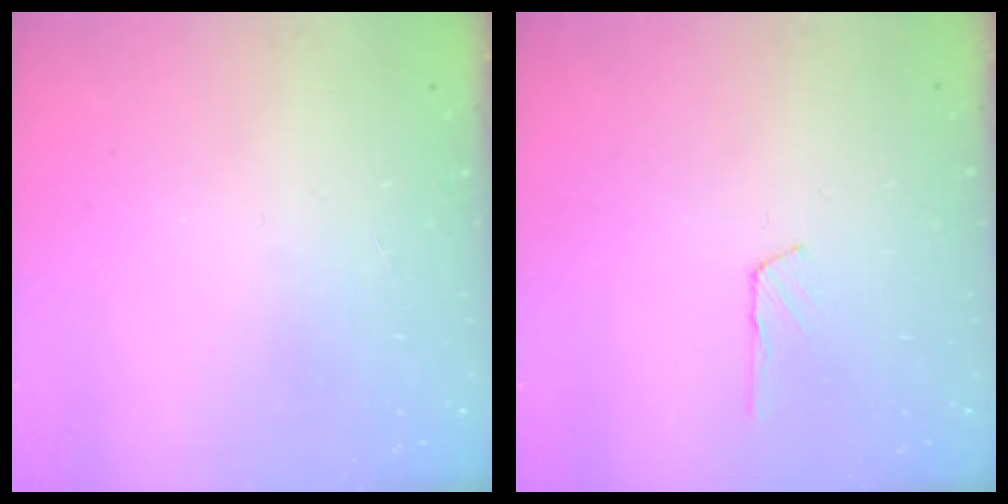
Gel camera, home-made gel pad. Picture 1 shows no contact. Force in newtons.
{"total": 2.3, "press": 2.3, "slide": 0.2}